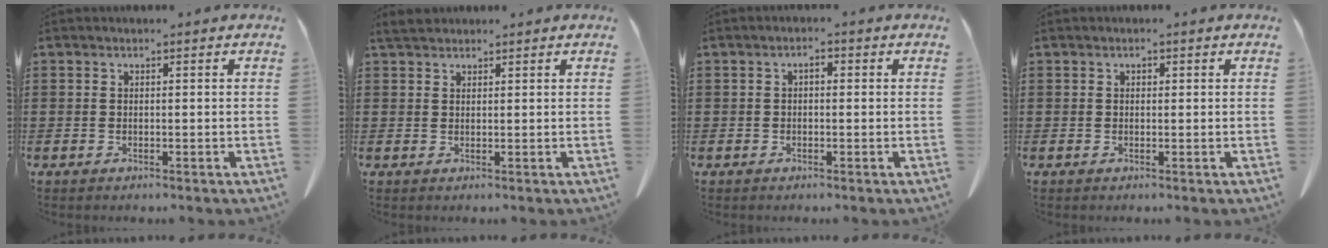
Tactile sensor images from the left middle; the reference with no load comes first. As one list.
[{"total": 2.2, "force": [1.8, 0.8, 0.8], "torque": [-0.023, 0.003, 0.037]}, {"total": 1.5, "force": [-0.3, 0.7, 1.3], "torque": [-0.029, 0.002, -0.007]}, {"total": 0.5, "force": [0.2, 0.4, 0.2], "torque": [-0.007, 0.001, 0.005]}]